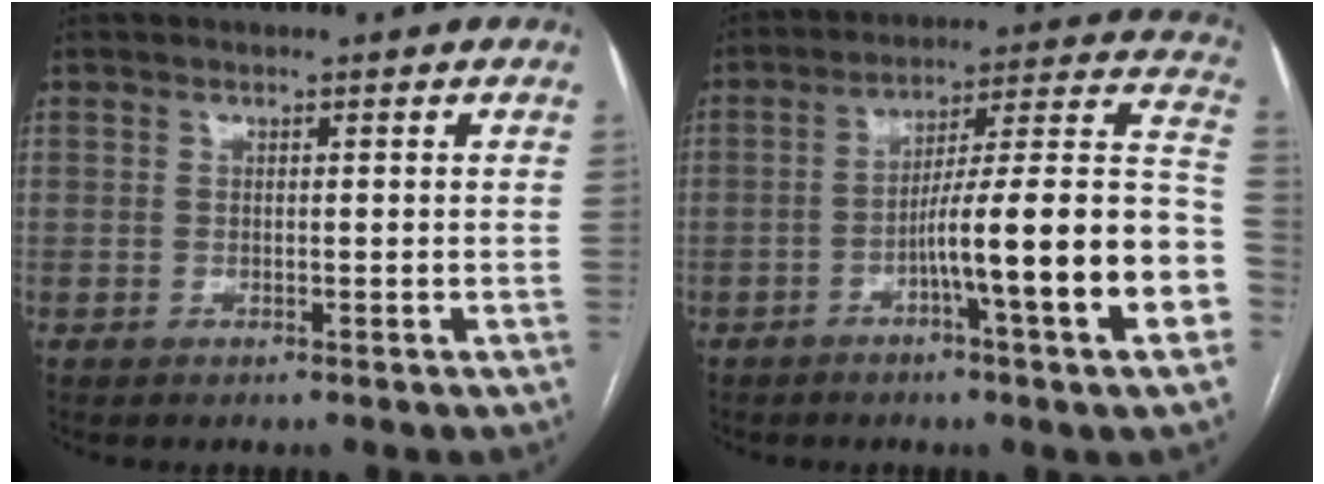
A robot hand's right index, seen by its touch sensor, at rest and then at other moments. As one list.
[{"total": 18.7, "force": [-6.0, 0.2, 17.7], "torque": [-0.204, 0.024, -0.088]}]